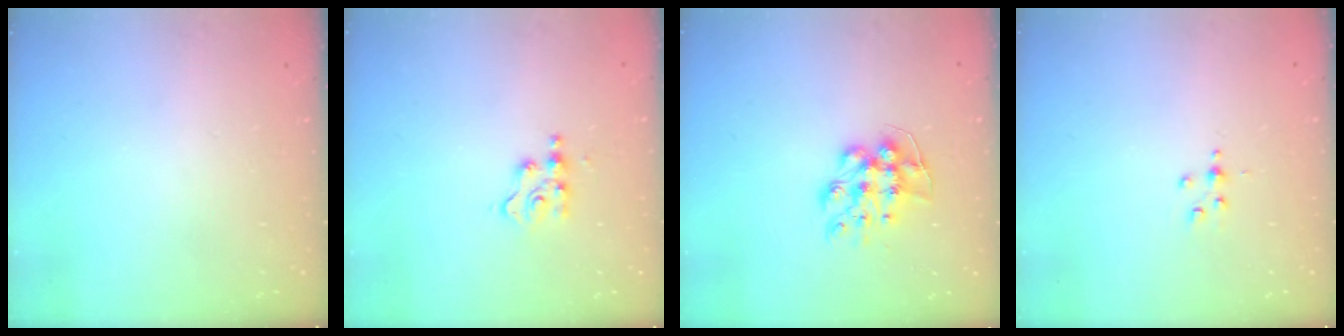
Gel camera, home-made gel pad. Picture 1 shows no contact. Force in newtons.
{"total": 2.3, "press": 2.2, "slide": 0.3}
{"total": 9.6, "press": 9.5, "slide": 0.8}
{"total": 3.1, "press": 3.1, "slide": 0.2}